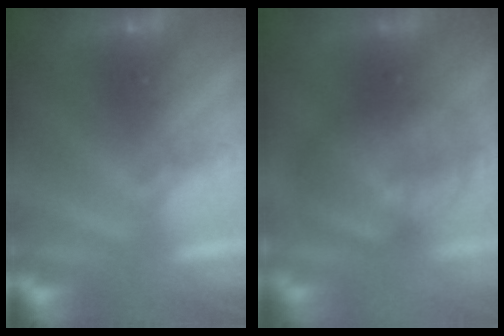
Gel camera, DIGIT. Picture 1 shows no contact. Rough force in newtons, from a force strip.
{"total": 8.0}